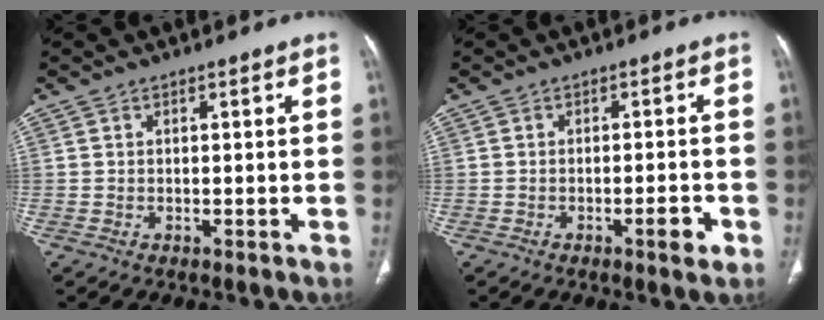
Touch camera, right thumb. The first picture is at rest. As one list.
[{"total": 3.3, "force": [-1.6, 0.6, 2.9], "torque": [-0.040, 0.004, -0.023]}]